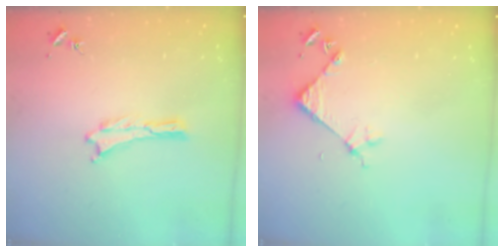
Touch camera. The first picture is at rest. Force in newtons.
{"total": 4.2, "press": 4.2, "slide": 0.3}